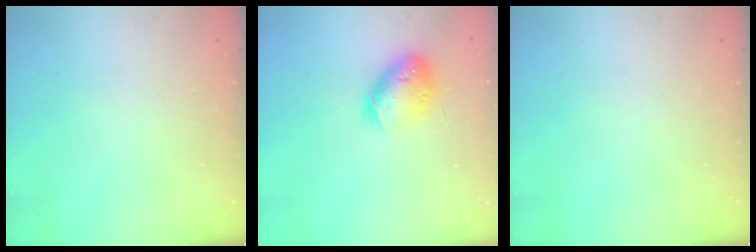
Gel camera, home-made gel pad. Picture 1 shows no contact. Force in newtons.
{"total": 13.9, "press": 13.8, "slide": 2.2}
{"total": 0.0}